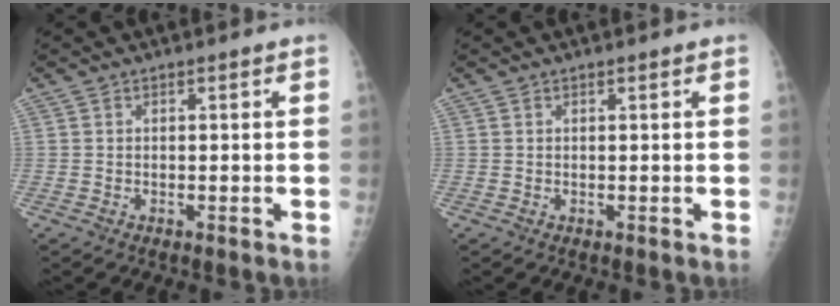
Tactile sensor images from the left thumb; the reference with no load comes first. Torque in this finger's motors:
{"motor_torque": [-0.01, 0.00, -0.07, -0.03, 0.00]}